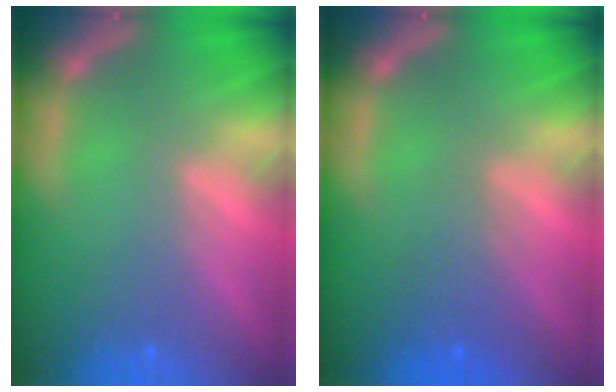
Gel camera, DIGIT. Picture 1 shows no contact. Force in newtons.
{"total": 2.5}